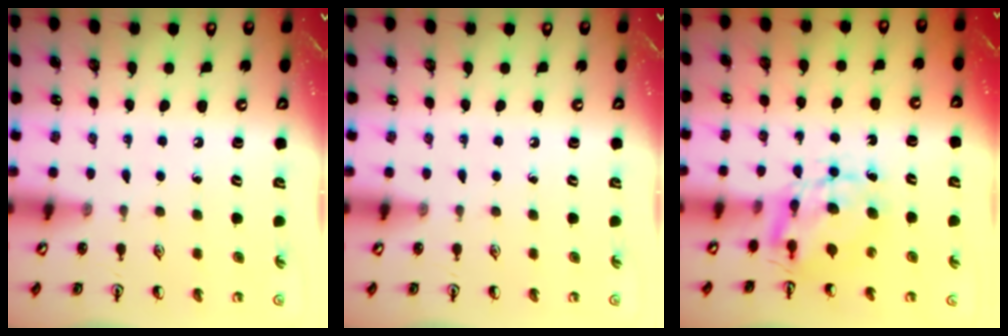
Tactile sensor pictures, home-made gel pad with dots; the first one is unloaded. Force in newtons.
{"total": 0.0}
{"total": 6.8, "press": 6.8, "slide": 0.6}